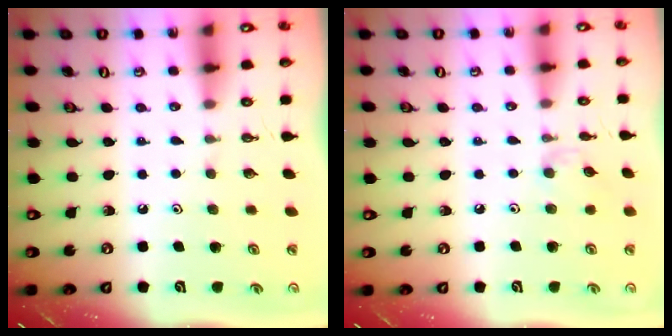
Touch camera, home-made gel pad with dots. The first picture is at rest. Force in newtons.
{"total": 4.8, "press": 4.7, "slide": 0.6}